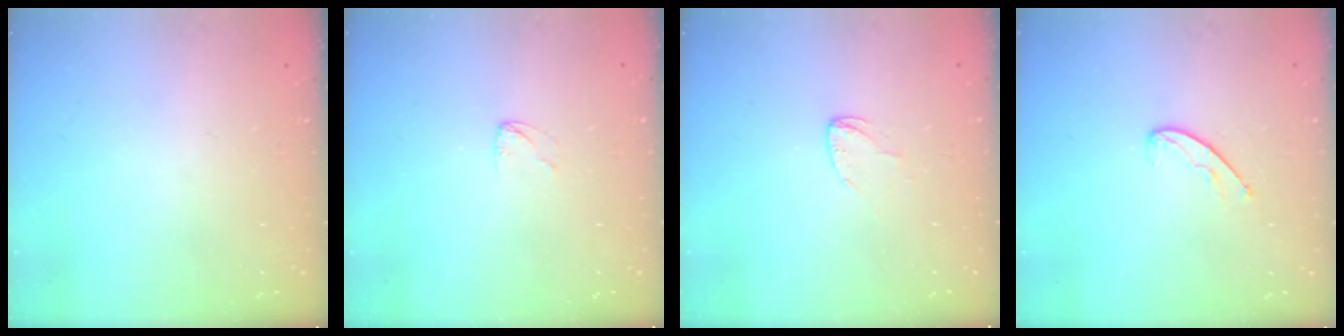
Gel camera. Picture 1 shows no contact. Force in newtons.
{"total": 2.2, "press": 2.2, "slide": 0.1}
{"total": 3.3, "press": 3.3, "slide": 0.2}
{"total": 6.2, "press": 6.2, "slide": 0.6}